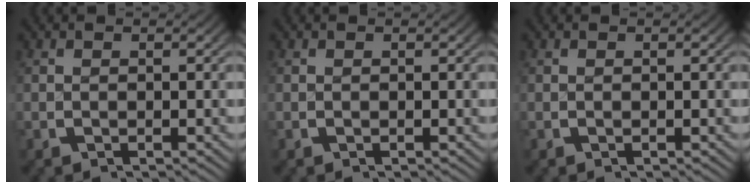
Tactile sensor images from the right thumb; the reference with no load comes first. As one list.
[{"total": 0.0}, {"total": 0.0}]